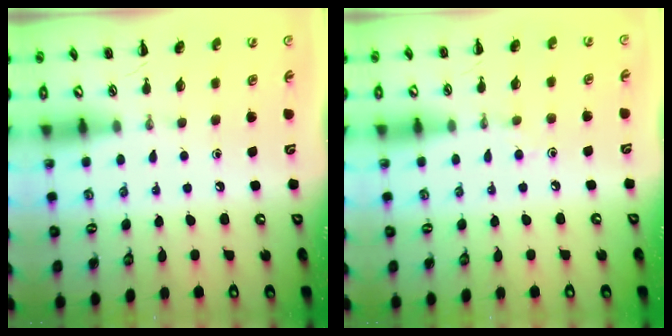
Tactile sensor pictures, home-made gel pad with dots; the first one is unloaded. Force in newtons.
{"total": 2.7, "press": 2.5, "slide": 0.9}